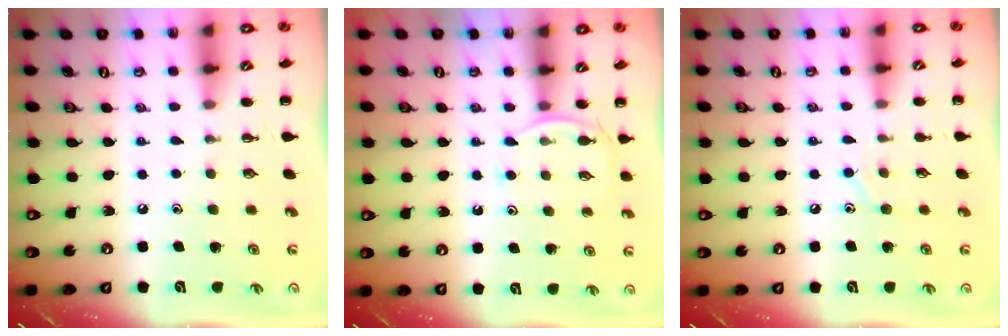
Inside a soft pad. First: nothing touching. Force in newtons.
{"total": 5.2, "press": 5.0, "slide": 1.4}
{"total": 7.0, "press": 6.7, "slide": 2.0}